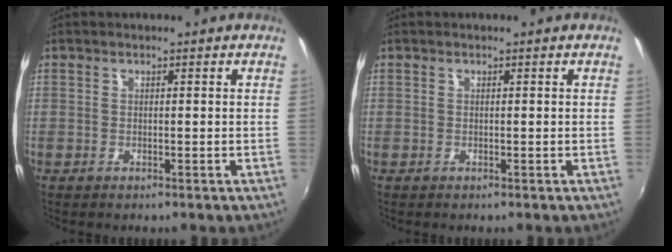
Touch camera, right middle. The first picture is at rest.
{"total": 0.0}